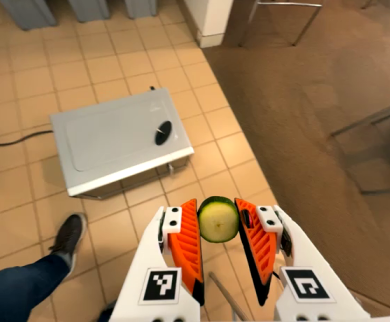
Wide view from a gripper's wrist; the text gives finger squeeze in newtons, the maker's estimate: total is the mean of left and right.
{"total": 8.0, "left": 8.0, "right": 8.0}